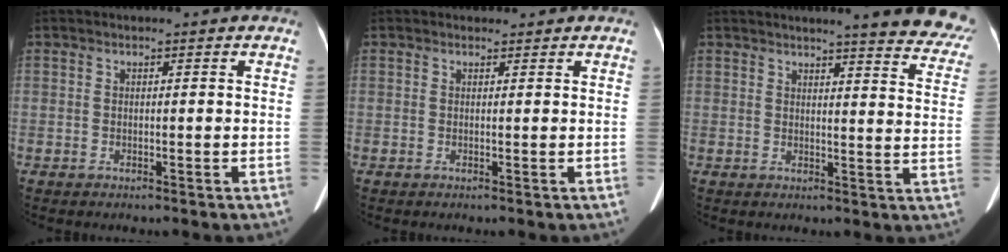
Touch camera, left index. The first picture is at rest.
{"total": 0.7, "force": [0.6, 0.3, -0.1], "torque": [-0.004, 0.002, 0.008]}
{"total": 15.1, "force": [13.3, 1.4, 7.1], "torque": [-0.060, -0.053, 0.130]}